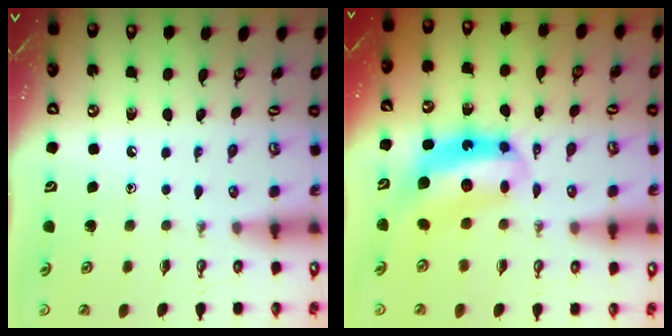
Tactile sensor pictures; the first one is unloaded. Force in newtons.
{"total": 7.9, "press": 7.8, "slide": 0.8}